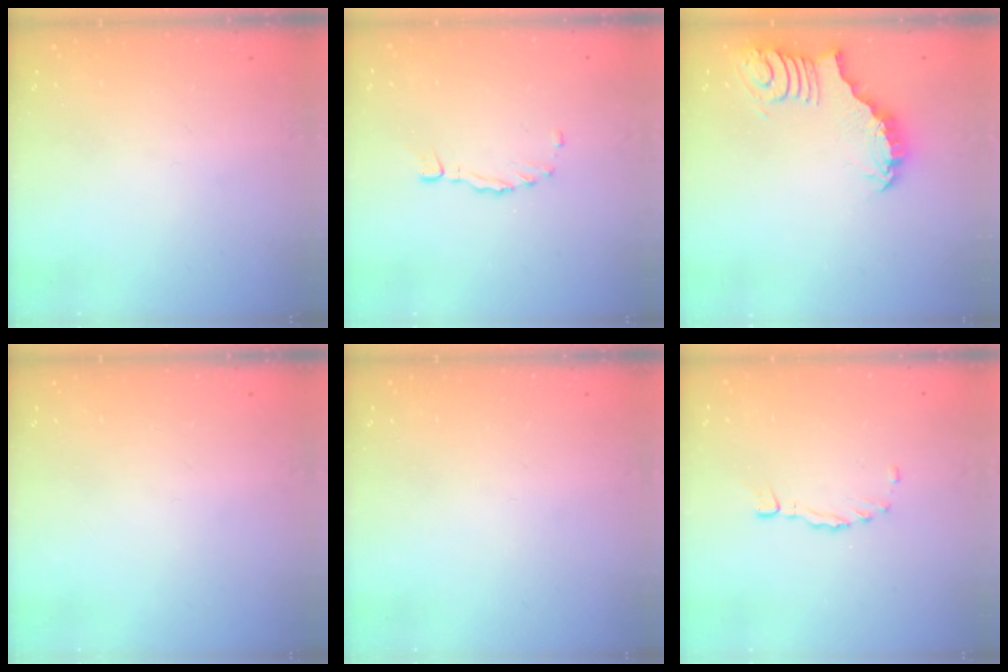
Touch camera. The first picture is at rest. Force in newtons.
{"total": 1.7, "press": 1.7, "slide": 0.2}
{"total": 3.4, "press": 3.3, "slide": 0.7}
{"total": 0.0}
{"total": 0.0}
{"total": 1.7, "press": 1.7, "slide": 0.2}